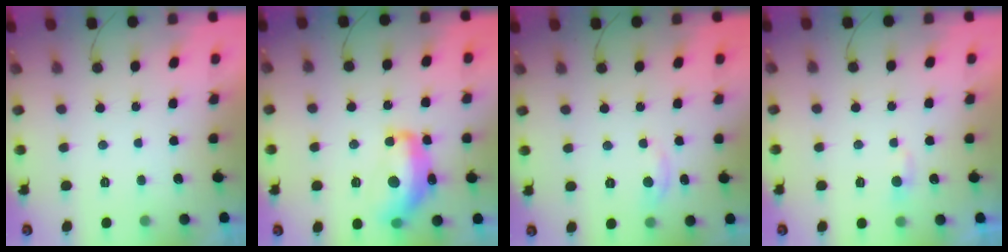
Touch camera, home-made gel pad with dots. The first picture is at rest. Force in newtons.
{"total": 15.1, "press": 15.1, "slide": 0.9}
{"total": 3.2, "press": 3.2, "slide": 0.4}
{"total": 3.3, "press": 3.3, "slide": 0.4}